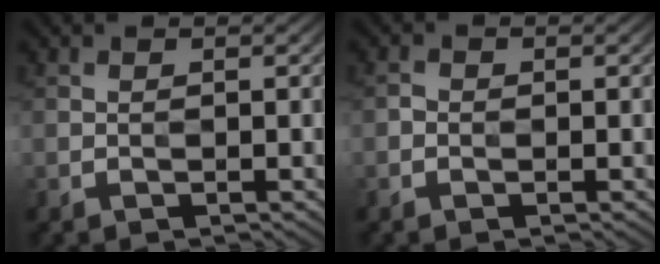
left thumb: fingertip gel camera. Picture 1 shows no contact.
{"total": 0.9, "force": [-0.4, 0.8, 0.1], "torque": [-0.005, -0.001, -0.011]}